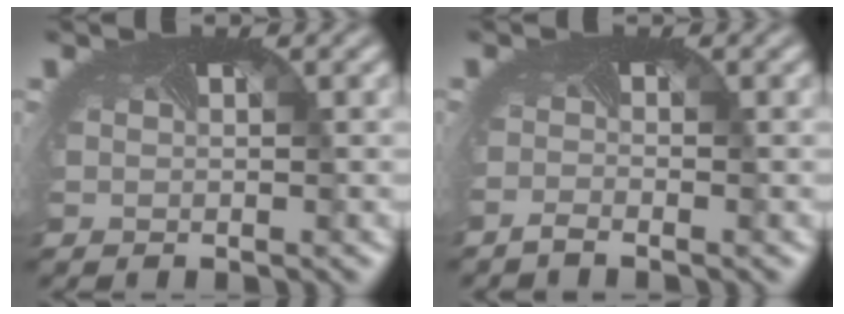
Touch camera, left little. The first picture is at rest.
{"total": 1.5, "force": [-1.5, -0.2, 0.0], "torque": [-0.010, -0.009, -0.032]}